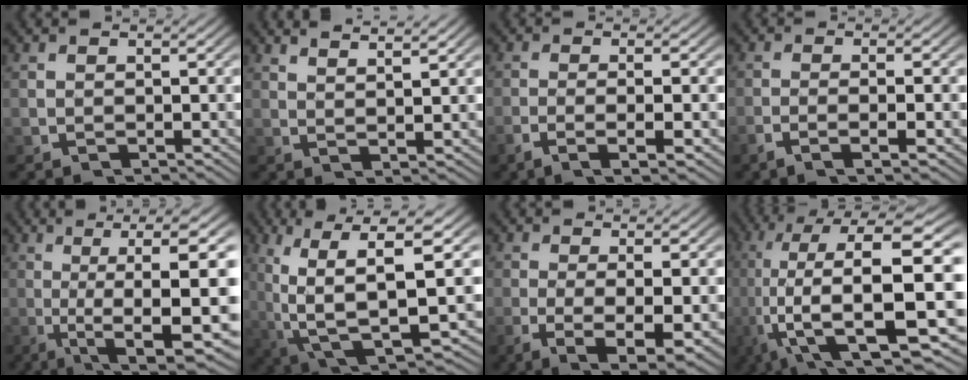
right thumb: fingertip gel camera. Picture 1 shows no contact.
{"total": 3.3, "force": [3.0, 0.0, 1.2], "torque": [-0.019, 0.005, 0.055]}
{"total": 3.6, "force": [-1.3, 0.7, 3.2], "torque": [-0.065, -0.002, -0.024]}
{"total": 2.8, "force": [-1.2, 0.4, 2.5], "torque": [-0.053, 0.001, -0.026]}
{"total": 13.7, "force": [-1.2, 6.1, 12.1], "torque": [-0.203, -0.028, 0.000]}
{"total": 12.3, "force": [-2.1, 6.6, 10.2], "torque": [-0.200, -0.045, -0.007]}
{"total": 7.1, "force": [-2.4, 3.0, 6.0], "torque": [-0.117, -0.034, -0.018]}
{"total": 19.7, "force": [-1.3, 11.0, 16.3], "torque": [-0.313, -0.060, 0.016]}